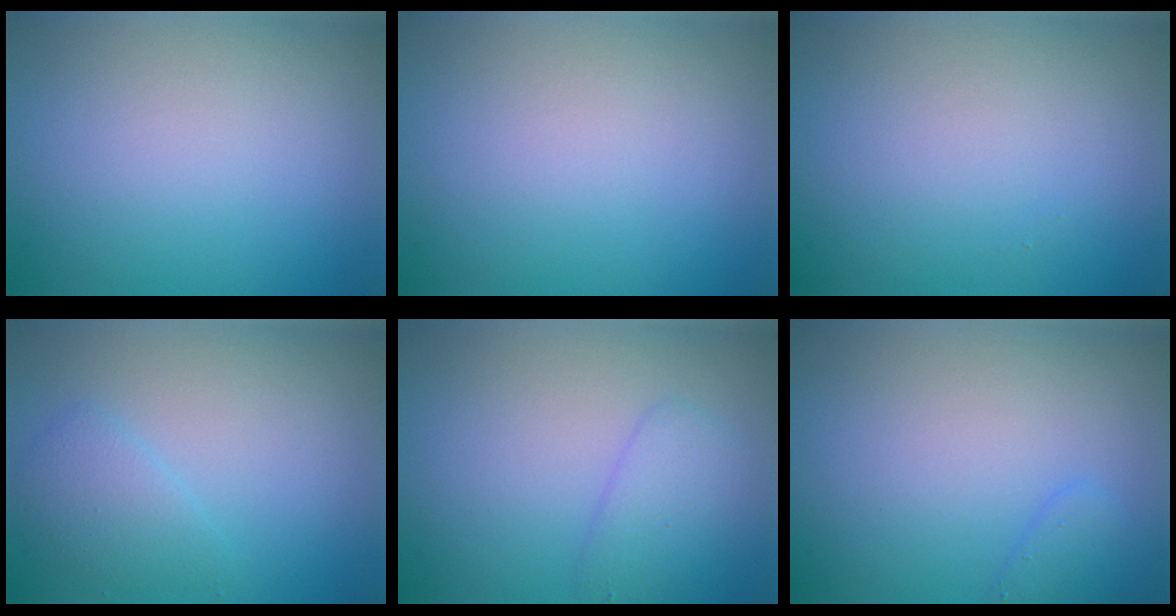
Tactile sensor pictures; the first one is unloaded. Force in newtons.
{"total": 0.0}
{"total": 0.0}
{"total": 2.0, "press": 2.0, "slide": 0.1}
{"total": 2.5, "press": 2.5, "slide": 0.2}
{"total": 1.5, "press": 1.5, "slide": 0.1}